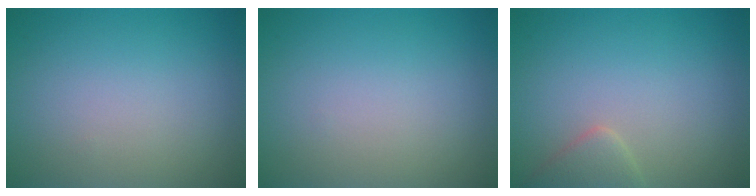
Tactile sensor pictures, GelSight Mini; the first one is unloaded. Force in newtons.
{"total": 0.0}
{"total": 1.9, "press": 1.9, "slide": 0.2}